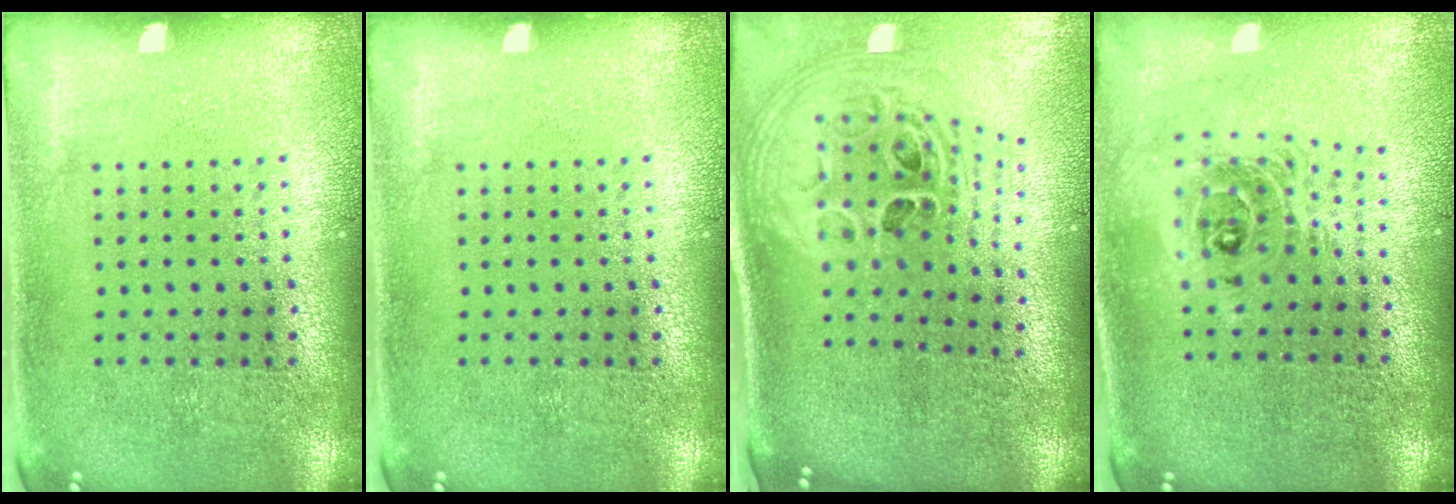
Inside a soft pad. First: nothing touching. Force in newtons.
{"total": 0.0}
{"total": 2.8, "press": 2.0, "slide": 1.9}
{"total": 1.9, "press": 1.5, "slide": 1.3}